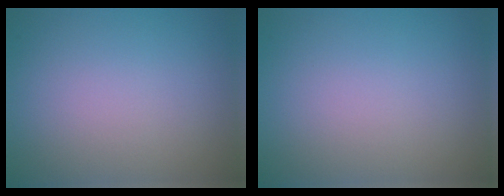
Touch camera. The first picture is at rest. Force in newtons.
{"total": 0.0}